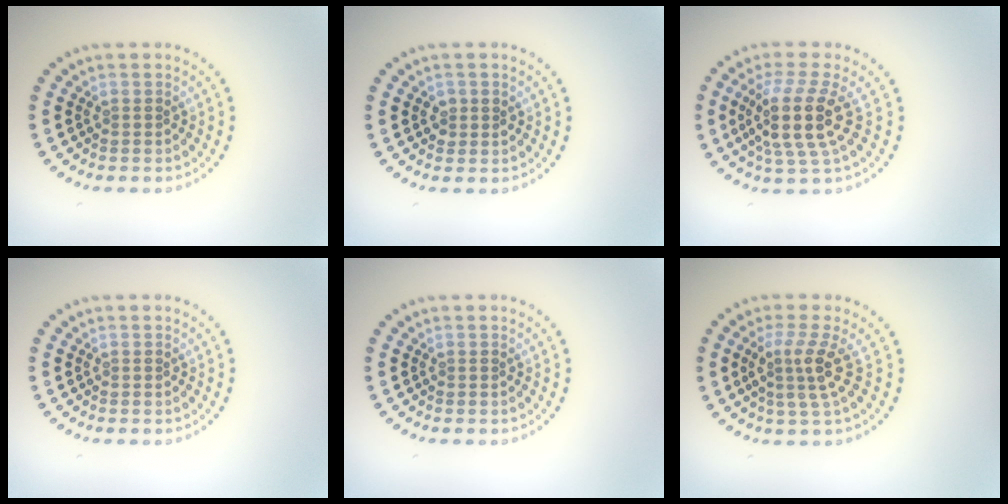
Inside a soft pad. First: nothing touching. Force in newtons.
{"total": 1.3, "press": 1.3, "slide": 0.1}
{"total": 4.7, "press": 3.8, "slide": 2.8}
{"total": 0.0}
{"total": 0.0}
{"total": 3.1, "press": 2.2, "slide": 2.1}